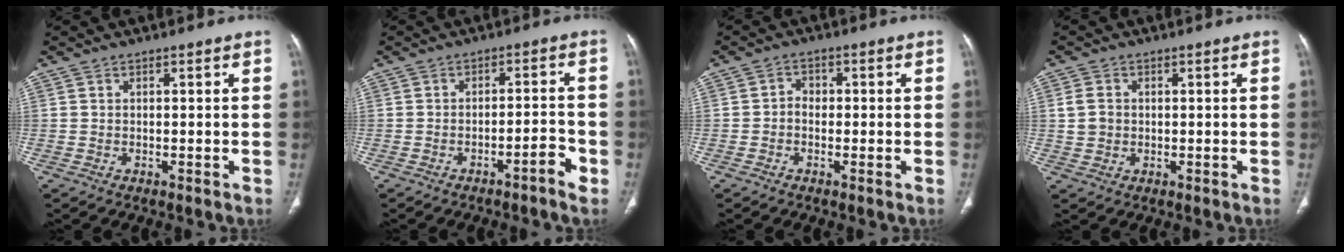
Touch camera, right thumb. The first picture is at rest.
{"total": 3.7, "force": [-2.3, 0.7, 2.8], "torque": [-0.043, 0.026, -0.034]}
{"total": 2.3, "force": [-0.5, 1.9, 1.3], "torque": [-0.004, 0.011, -0.017]}
{"total": 3.4, "force": [0.3, 2.9, 1.8], "torque": [-0.028, 0.005, 0.009]}